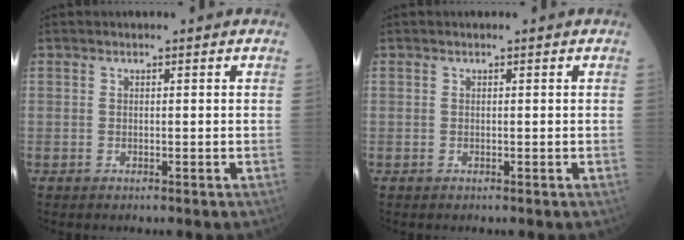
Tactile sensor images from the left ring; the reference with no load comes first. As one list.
[{"total": 0.0}]